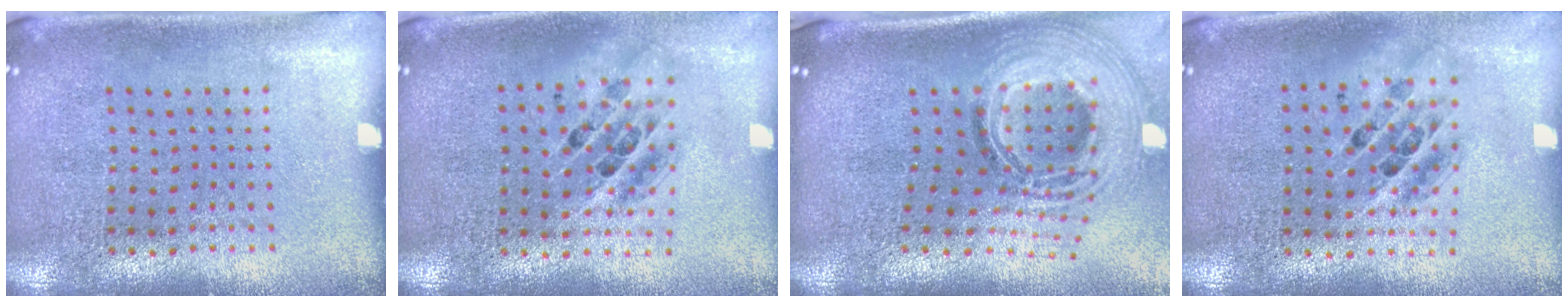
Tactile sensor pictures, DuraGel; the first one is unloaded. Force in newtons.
{"total": 1.4, "press": 1.3, "slide": 0.7}
{"total": 2.6, "press": 1.8, "slide": 1.8}
{"total": 1.4, "press": 1.2, "slide": 0.7}